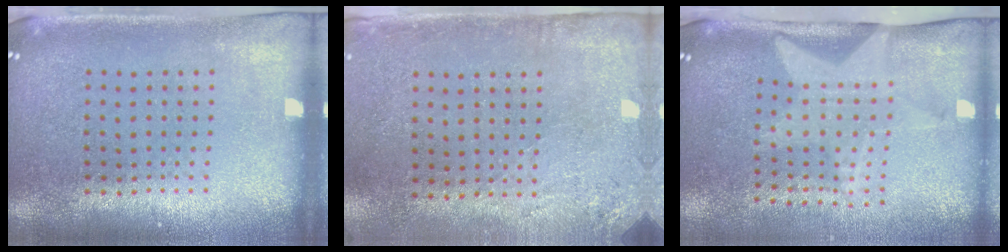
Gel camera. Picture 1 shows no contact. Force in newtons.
{"total": 2.8, "press": 2.3, "slide": 1.6}
{"total": 2.0, "press": 1.5, "slide": 1.3}